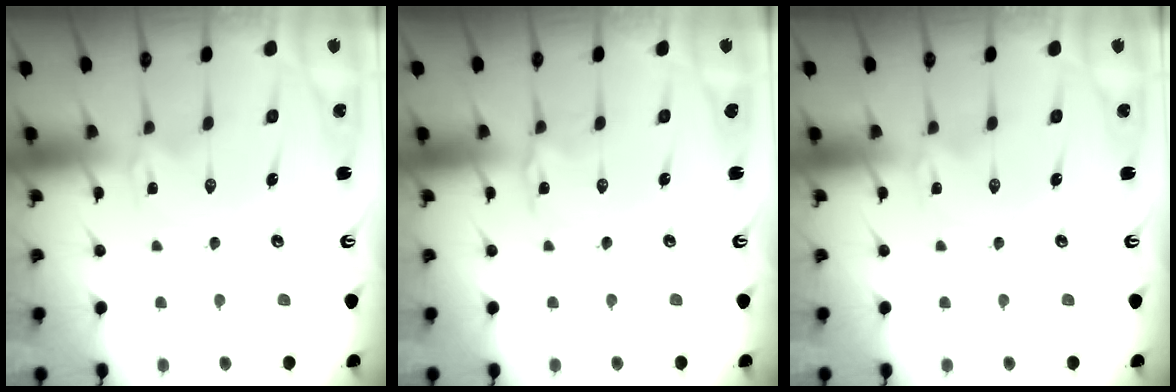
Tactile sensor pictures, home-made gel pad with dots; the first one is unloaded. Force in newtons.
{"total": 1.0, "press": 1.0, "slide": 0.1}
{"total": 0.0}